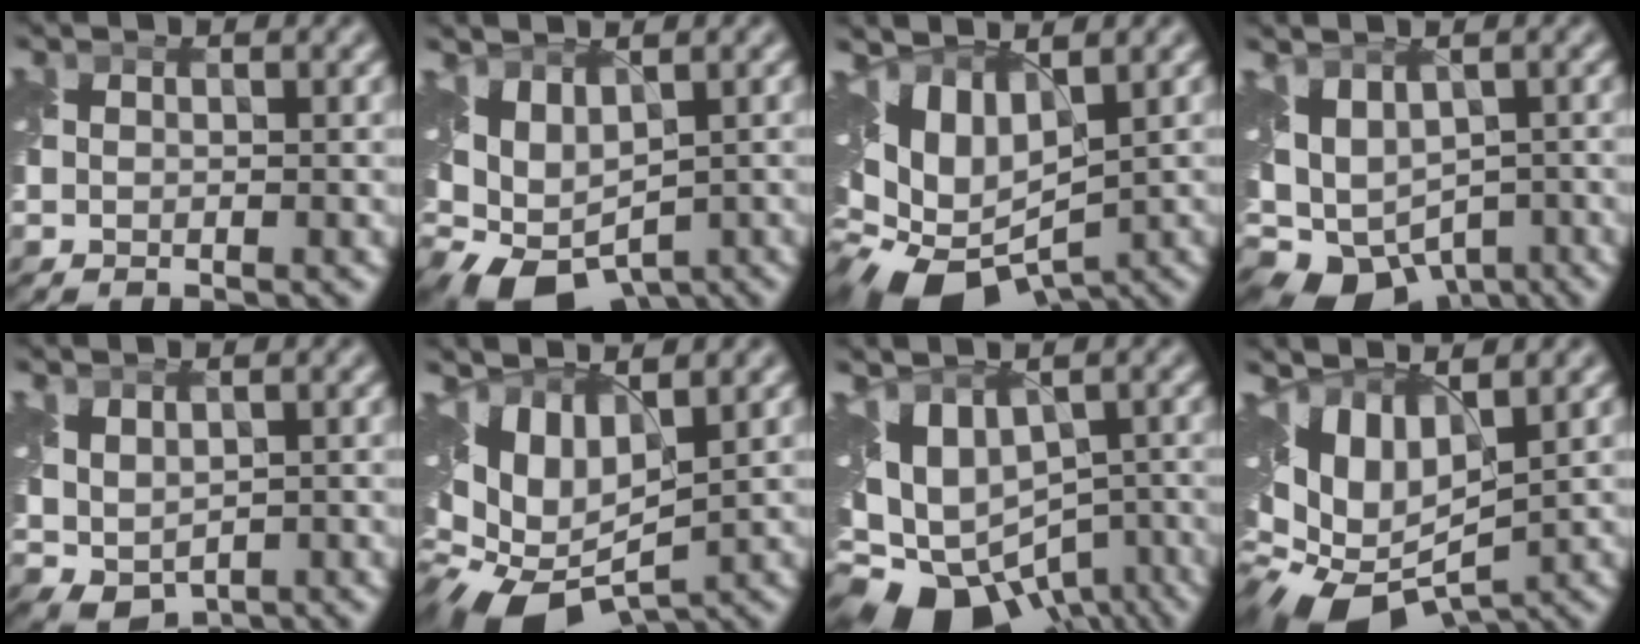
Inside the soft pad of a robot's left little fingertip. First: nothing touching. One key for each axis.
{"total": 7.6, "fx": -0.9, "fy": 4.8, "fz": 5.8, "tx": -0.114, "ty": -0.025, "tz": 0.003}
{"total": 10.3, "fx": -0.9, "fy": 6.6, "fz": 7.9, "tx": -0.147, "ty": -0.023, "tz": -0.005}
{"total": 7.7, "fx": -3.4, "fy": 4.7, "fz": 5.1, "tx": -0.090, "ty": -0.024, "tz": -0.041}
{"total": 3.5, "fx": 0.8, "fy": 2.3, "fz": 2.4, "tx": -0.052, "ty": -0.009, "tz": 0.024}
{"total": 10.2, "fx": -0.1, "fy": 6.4, "fz": 7.9, "tx": -0.154, "ty": -0.025, "tz": 0.009}
{"total": 12.3, "fx": -6.9, "fy": 7.3, "fz": 7.2, "tx": -0.121, "ty": -0.024, "tz": -0.075}
{"total": 11.3, "fx": -0.3, "fy": 7.1, "fz": 8.8, "tx": -0.165, "ty": -0.022, "tz": 0.009}